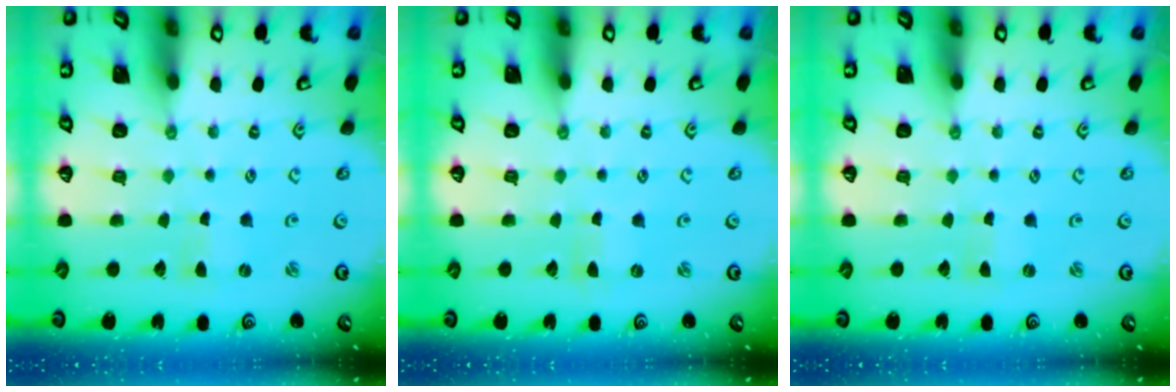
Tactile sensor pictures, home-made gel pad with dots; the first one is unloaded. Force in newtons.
{"total": 0.0}
{"total": 0.0}